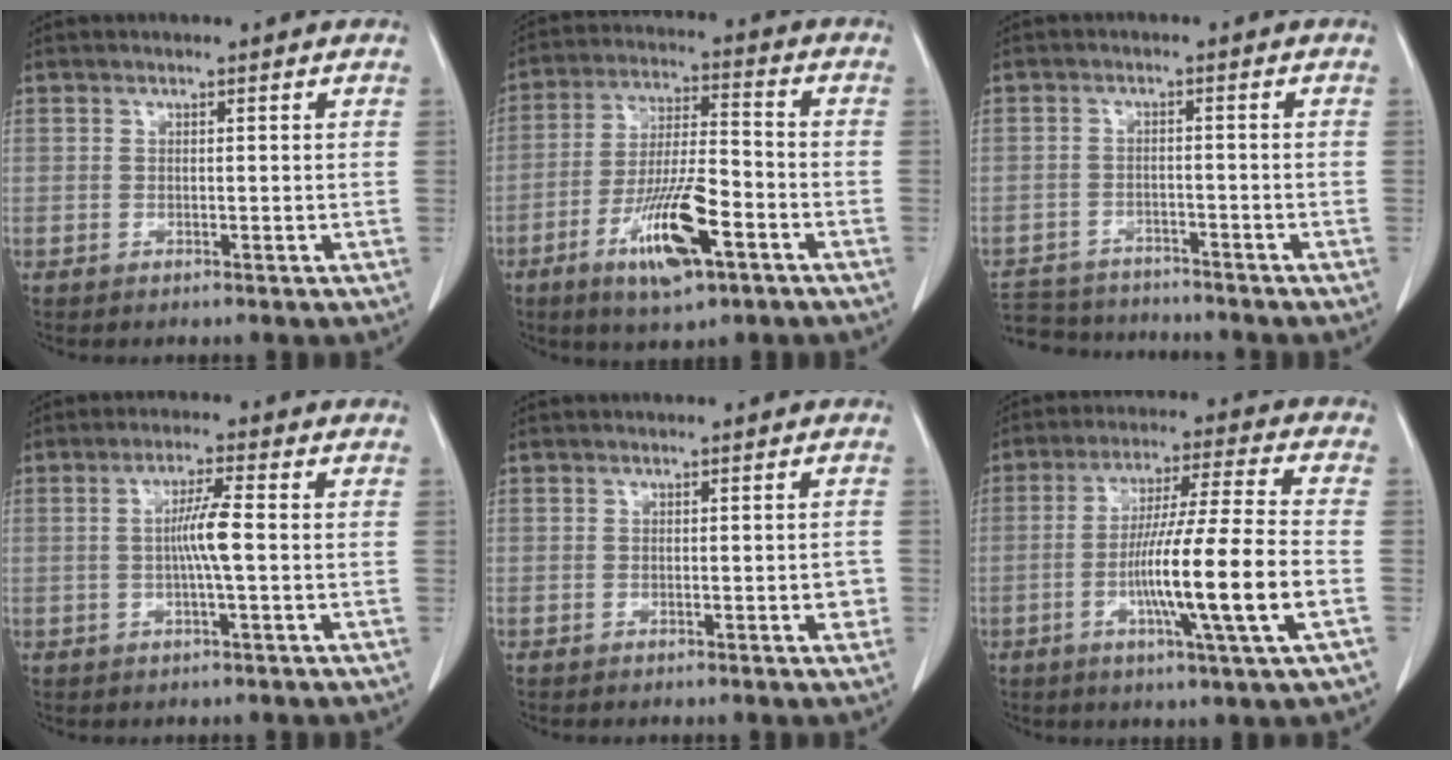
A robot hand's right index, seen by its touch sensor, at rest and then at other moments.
{"total": 12.8, "force": [-6.1, 2.7, 10.9], "torque": [-0.207, -0.010, -0.104]}
{"total": 9.9, "force": [-9.3, 2.7, 2.1], "torque": [-0.038, 0.003, -0.140]}
{"total": 4.7, "force": [-0.3, -0.2, 4.7], "torque": [-0.088, 0.001, -0.007]}
{"total": 1.7, "force": [-0.5, 0.5, 1.5], "torque": [-0.014, 0.002, -0.006]}
{"total": 15.0, "force": [-3.9, -1.0, 14.4], "torque": [-0.260, -0.009, -0.073]}